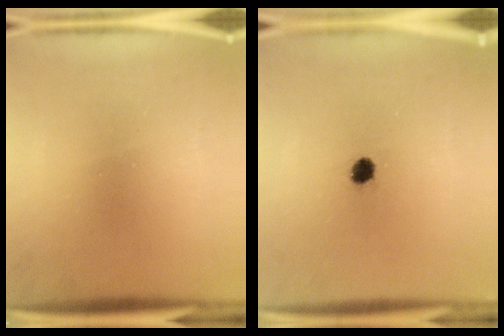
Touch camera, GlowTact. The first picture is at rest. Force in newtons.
{"total": 2.4}